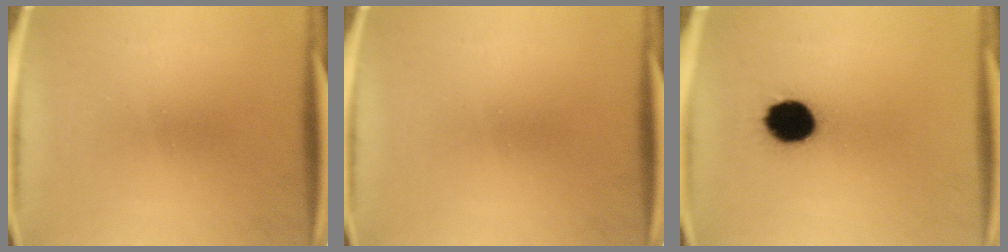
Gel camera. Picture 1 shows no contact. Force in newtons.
{"total": 0.0}
{"total": 11.7}